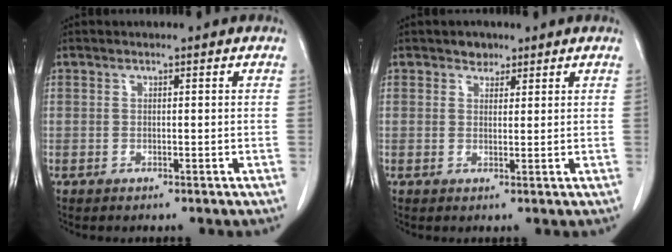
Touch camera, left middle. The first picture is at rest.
{"total": 1.9, "force": [1.3, 1.3, 0.3], "torque": [-0.003, 0.002, 0.019]}